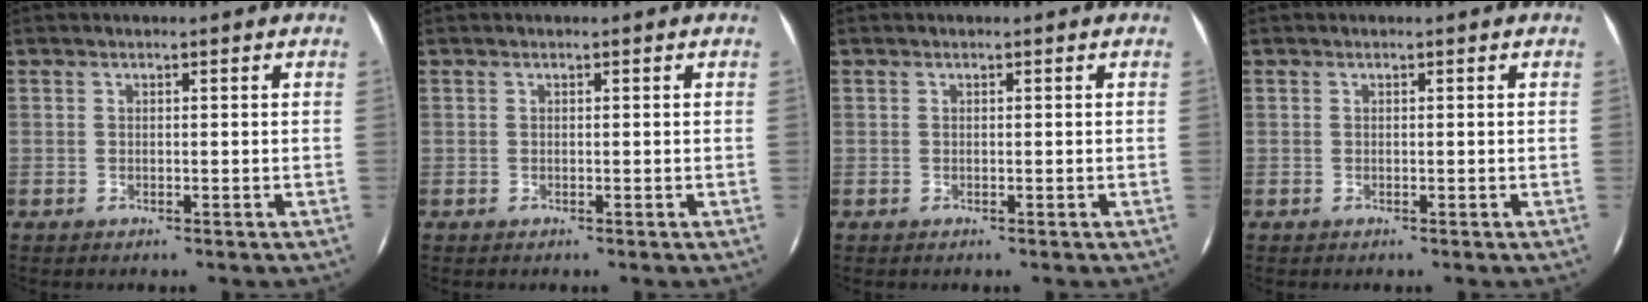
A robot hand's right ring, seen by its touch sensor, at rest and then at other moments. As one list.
[{"total": 0.0}, {"total": 0.0}, {"total": 0.0}]